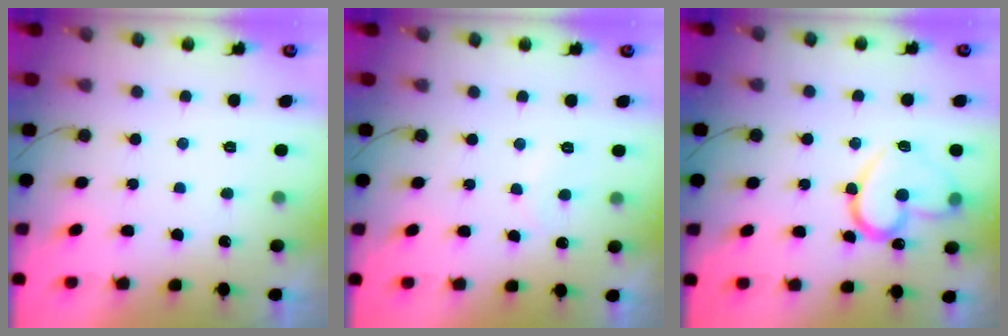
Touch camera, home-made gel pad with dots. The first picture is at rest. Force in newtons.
{"total": 5.3, "press": 5.3, "slide": 0.4}
{"total": 15.2, "press": 15.2, "slide": 0.8}